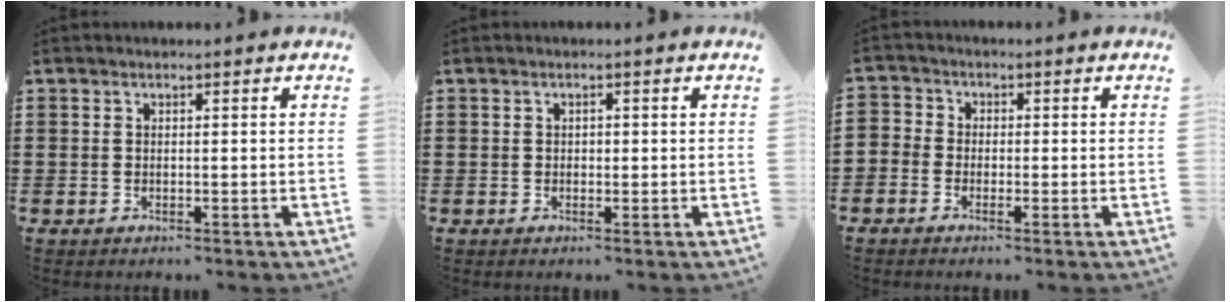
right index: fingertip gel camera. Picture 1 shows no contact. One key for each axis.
{"total": 0.6, "fx": 0.0, "fy": 0.5, "fz": 0.4, "tx": -0.009, "ty": 0.001, "tz": 0.001}
{"total": 1.7, "fx": -1.4, "fy": 1.0, "fz": 0.1, "tx": -0.010, "ty": 0.002, "tz": -0.033}